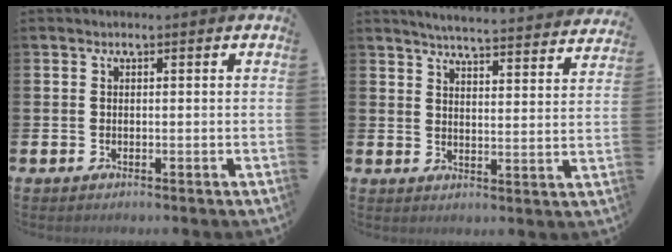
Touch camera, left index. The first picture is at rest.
{"total": 5.3, "force": [5.2, -0.1, 0.9], "torque": [-0.030, -0.042, 0.089]}